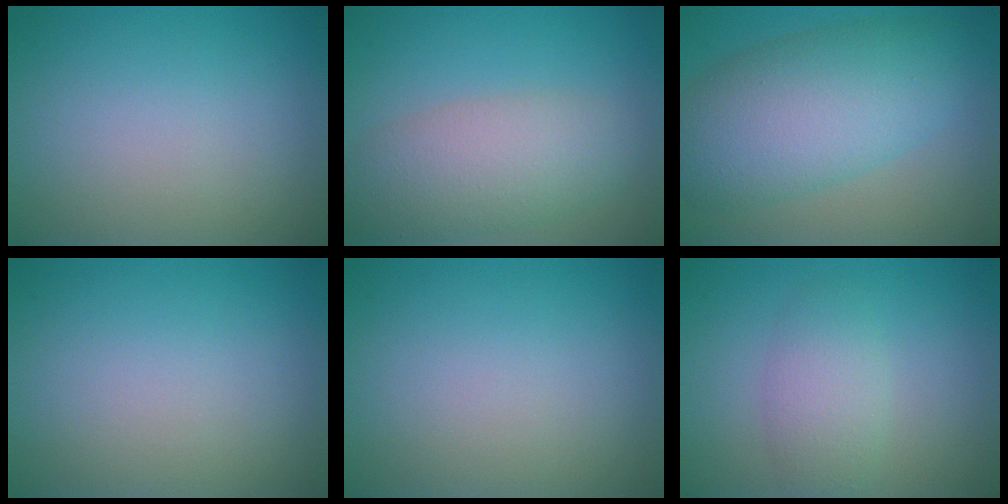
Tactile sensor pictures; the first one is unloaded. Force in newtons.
{"total": 5.6, "press": 5.6, "slide": 0.3}
{"total": 9.1, "press": 9.1, "slide": 0.1}
{"total": 0.0}
{"total": 0.0}
{"total": 2.9, "press": 2.9, "slide": 0.1}